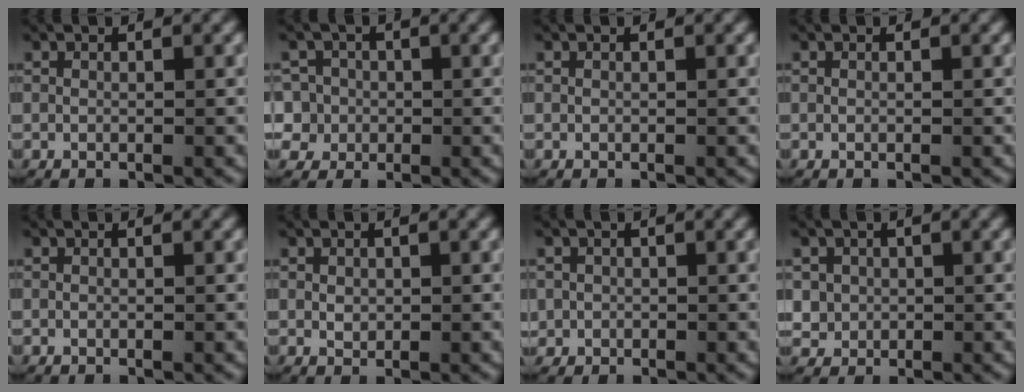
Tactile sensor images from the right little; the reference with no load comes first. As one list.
[{"total": 8.2, "force": [-1.7, 7.6, 2.4], "torque": [-0.076, -0.035, -0.026]}, {"total": 0.0}, {"total": 0.0}, {"total": 0.0}, {"total": 0.8, "force": [0.1, 0.7, 0.4], "torque": [-0.008, 0.001, 0.002]}, {"total": 2.5, "force": [-0.5, 2.4, 0.3], "torque": [-0.008, -0.006, -0.012]}, {"total": 5.3, "force": [-0.3, 5.1, 1.6], "torque": [-0.049, -0.014, -0.005]}]